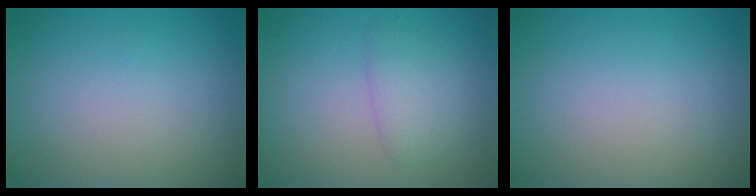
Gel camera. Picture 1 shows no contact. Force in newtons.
{"total": 2.6, "press": 2.6, "slide": 0.1}
{"total": 0.0}